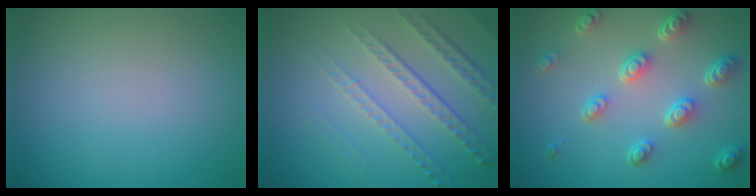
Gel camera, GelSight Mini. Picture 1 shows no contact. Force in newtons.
{"total": 4.9, "press": 3.3, "slide": 3.7}
{"total": 5.2, "press": 3.9, "slide": 3.5}